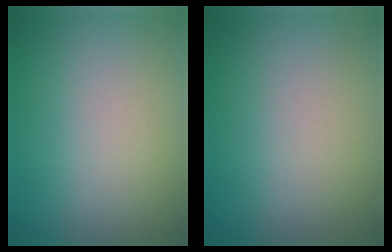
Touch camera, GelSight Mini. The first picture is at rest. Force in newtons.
{"total": 0.0}